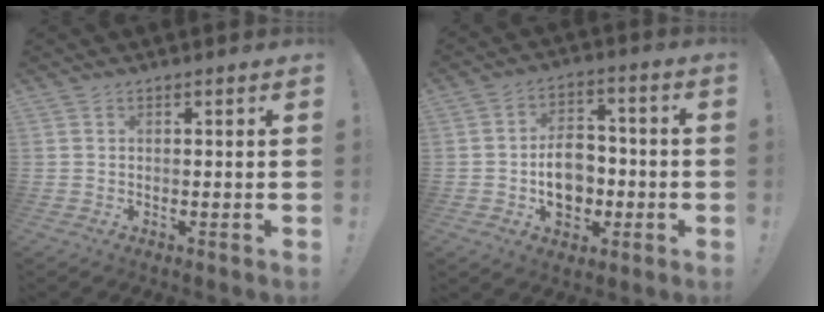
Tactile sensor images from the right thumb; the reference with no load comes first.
{"total": 12.0, "force": [-2.1, 9.0, 7.8], "torque": [-0.127, 0.014, -0.032]}